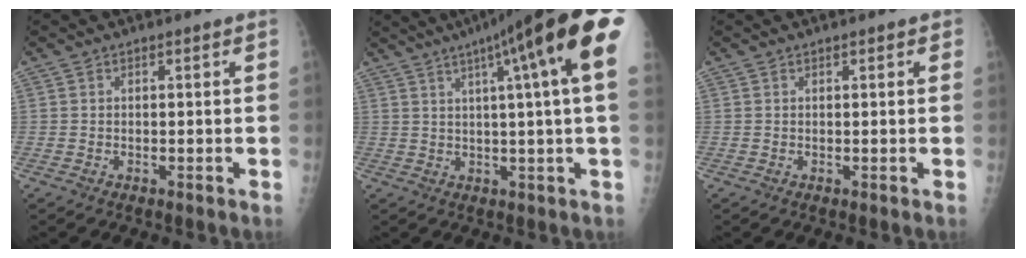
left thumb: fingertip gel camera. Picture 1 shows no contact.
{"total": 19.4, "force": [8.5, 1.4, 17.4], "torque": [-0.256, 0.017, 0.107]}
{"total": 0.8, "force": [0.5, 0.4, 0.6], "torque": [-0.006, 0.000, 0.003]}